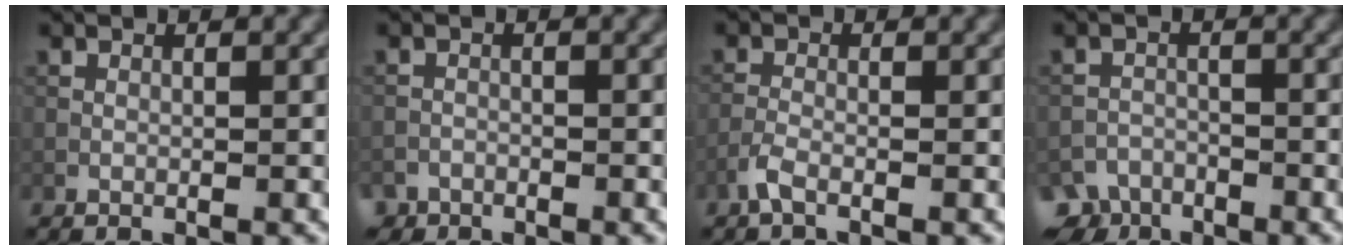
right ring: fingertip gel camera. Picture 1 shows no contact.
{"total": 1.9, "force": [-1.6, 0.8, -0.4], "torque": [0.012, -0.001, -0.028]}
{"total": 1.6, "force": [-1.1, 0.6, 1.0], "torque": [-0.023, -0.002, -0.029]}
{"total": 4.5, "force": [-4.0, 2.1, 0.4], "torque": [0.003, -0.016, -0.065]}